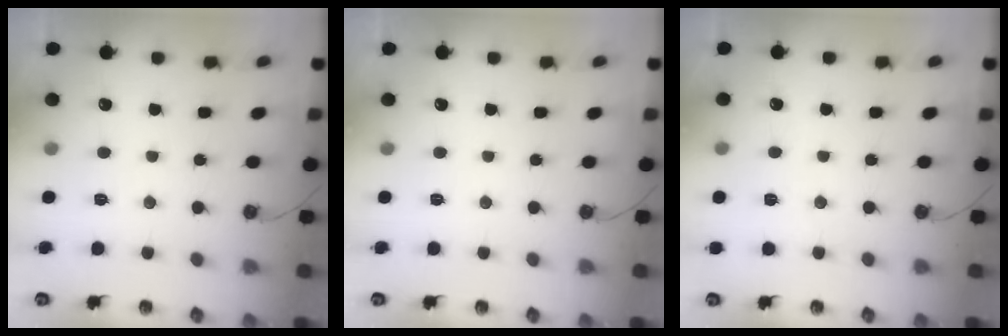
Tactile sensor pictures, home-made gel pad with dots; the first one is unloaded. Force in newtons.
{"total": 0.0}
{"total": 5.4, "press": 3.7, "slide": 3.8}